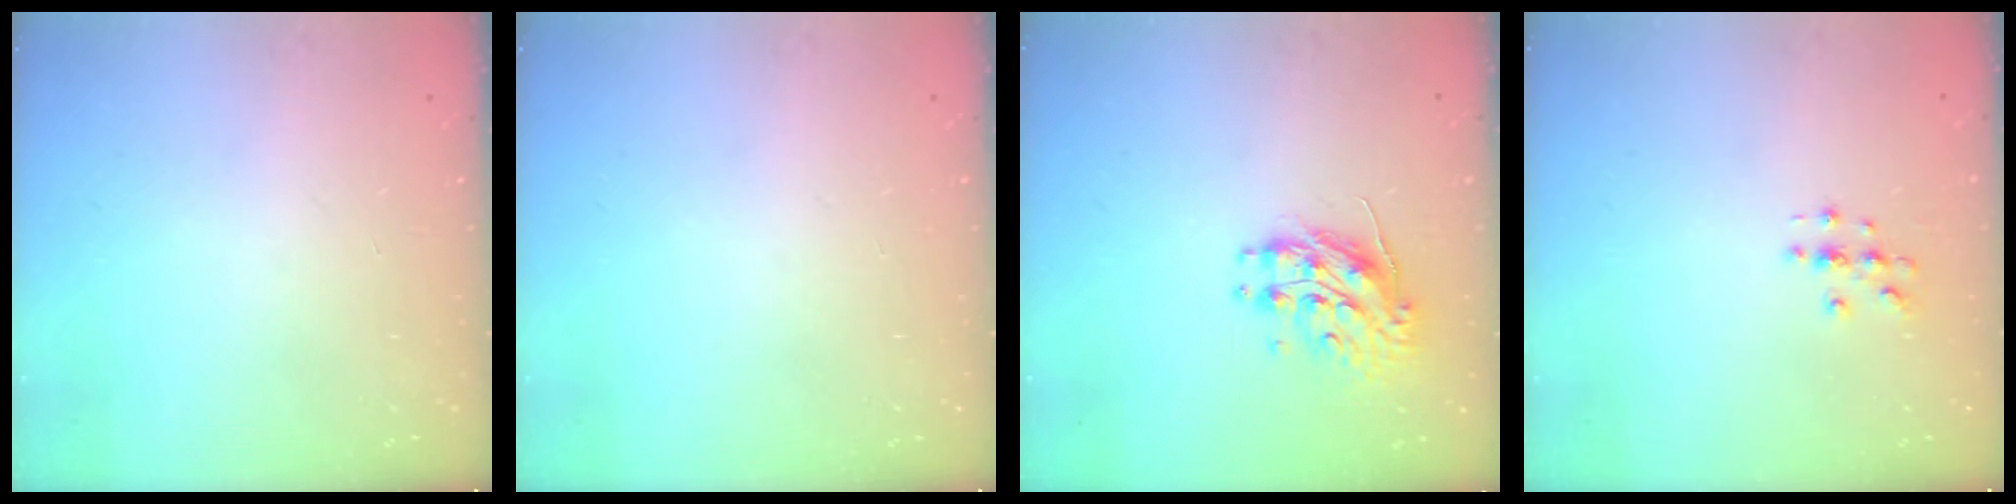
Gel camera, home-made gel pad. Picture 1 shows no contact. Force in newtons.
{"total": 0.0}
{"total": 10.2, "press": 10.2, "slide": 0.8}
{"total": 3.0, "press": 3.0, "slide": 0.3}